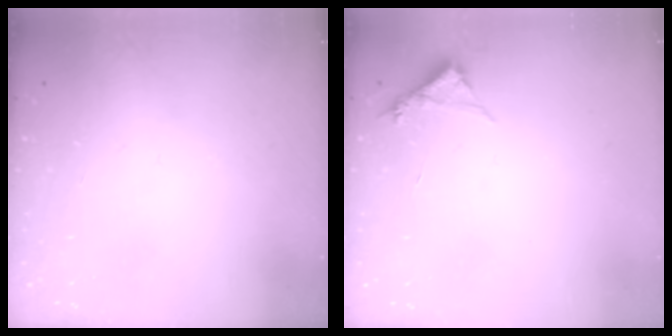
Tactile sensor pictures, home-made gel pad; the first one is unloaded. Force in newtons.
{"total": 4.3, "press": 4.2, "slide": 0.4}